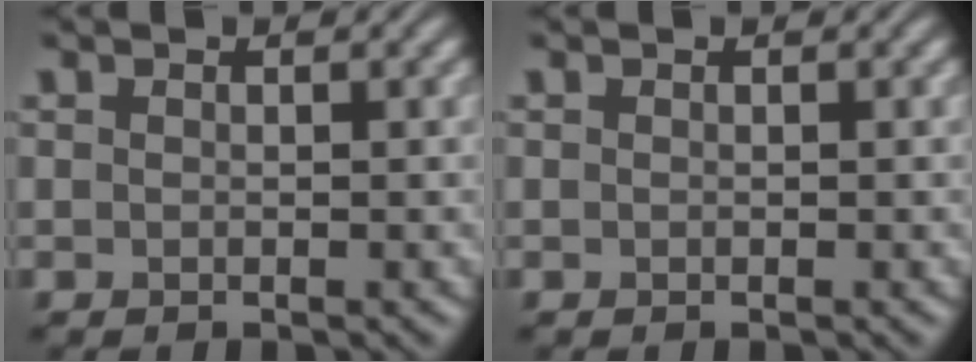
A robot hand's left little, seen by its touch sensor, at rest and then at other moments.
{"total": 0.0}